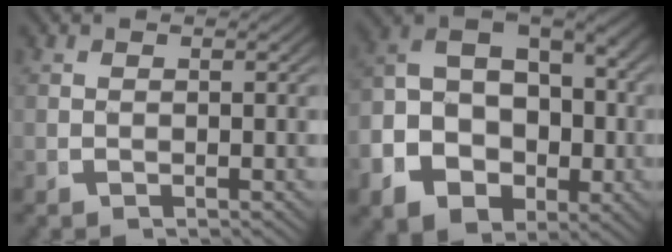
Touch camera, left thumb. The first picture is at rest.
{"total": 16.3, "force": [-0.9, 13.0, 9.8], "torque": [-0.209, -0.035, -0.015]}